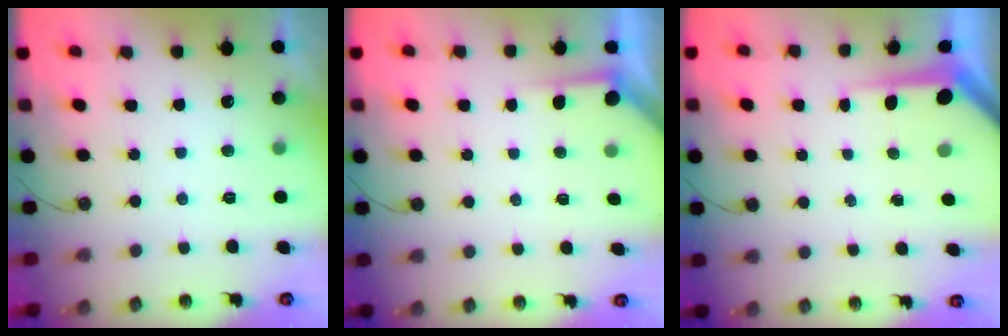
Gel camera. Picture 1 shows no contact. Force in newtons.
{"total": 2.5, "press": 2.5, "slide": 0.3}
{"total": 4.7, "press": 4.6, "slide": 0.4}